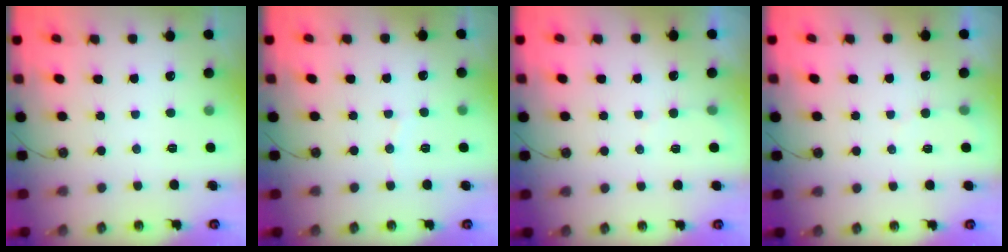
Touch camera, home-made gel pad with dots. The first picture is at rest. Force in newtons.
{"total": 3.0, "press": 3.0, "slide": 0.4}
{"total": 1.7, "press": 1.7, "slide": 0.2}
{"total": 1.7, "press": 1.7, "slide": 0.2}